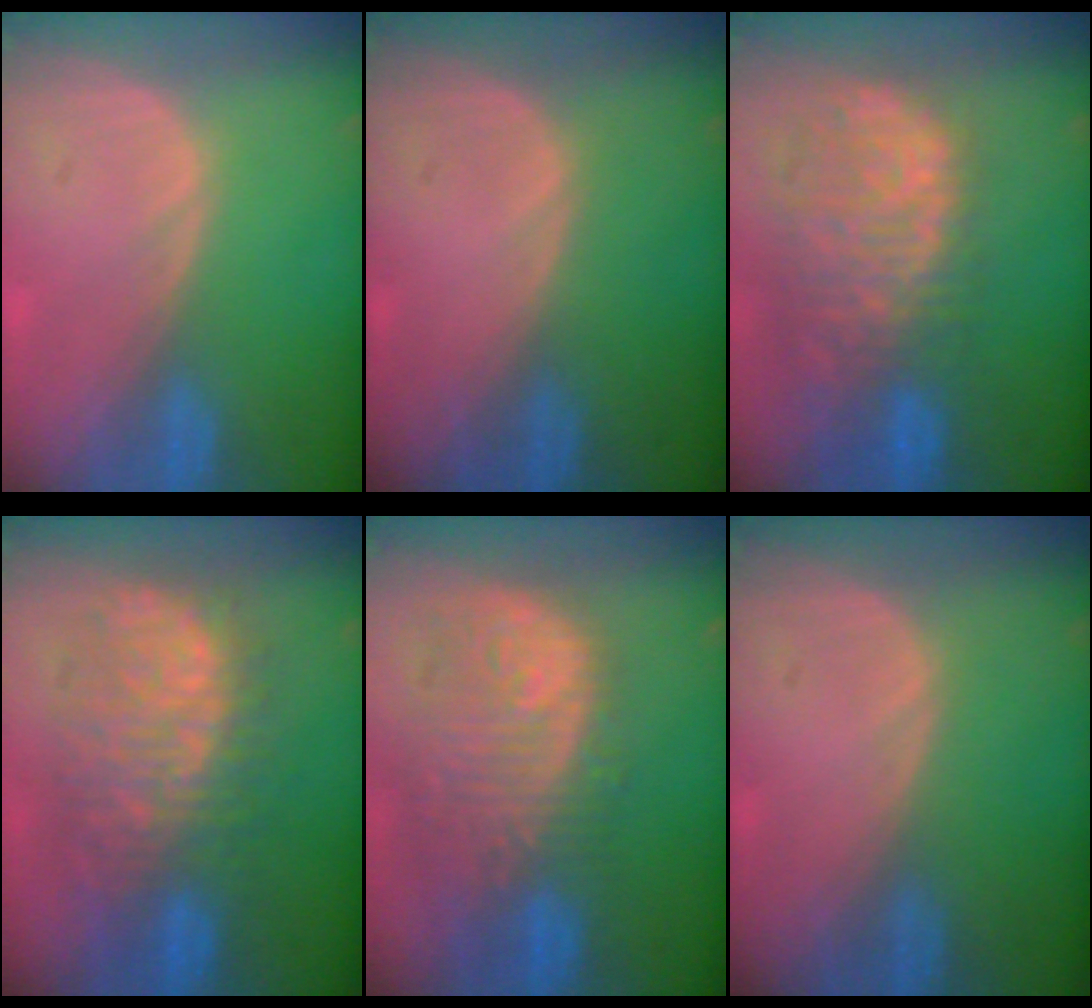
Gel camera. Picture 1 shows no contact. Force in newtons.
{"total": 0.0}
{"total": 12.1, "press": 9.9, "slide": 6.9}
{"total": 11.6, "press": 11.5, "slide": 1.4}
{"total": 12.0, "press": 10.7, "slide": 5.5}
{"total": 0.0}